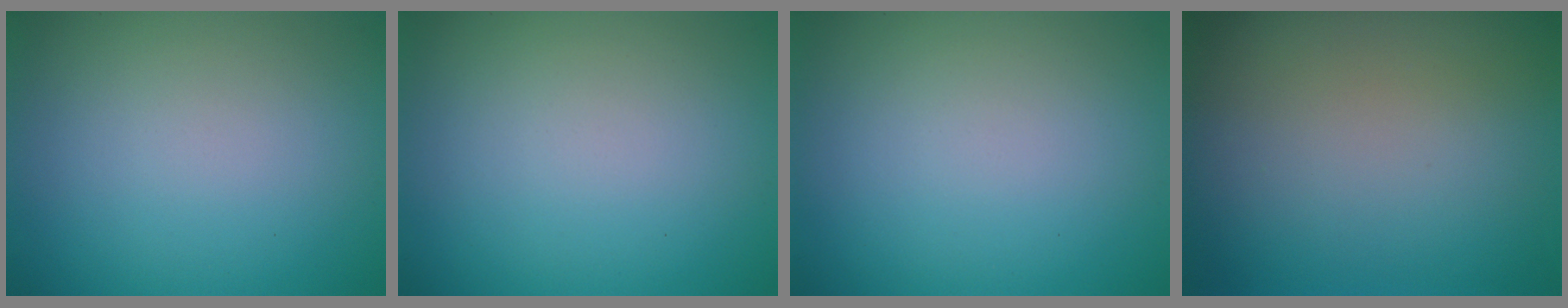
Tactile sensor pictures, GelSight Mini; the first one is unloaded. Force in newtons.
{"total": 0.0}
{"total": 0.0}
{"total": 0.0}